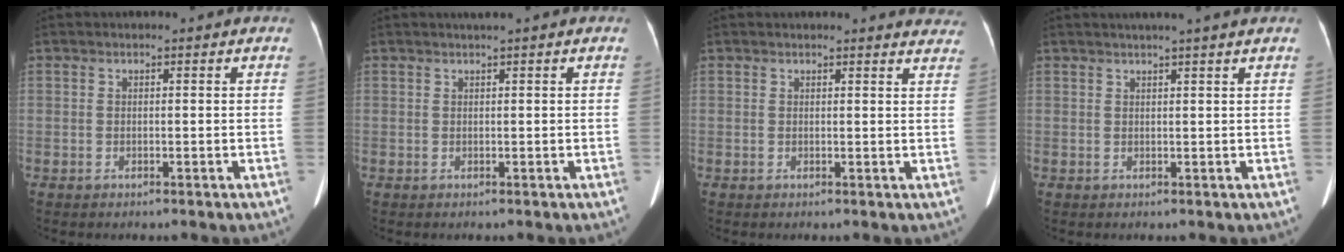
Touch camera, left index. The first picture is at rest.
{"total": 0.8, "force": [0.5, -0.2, 0.5], "torque": [-0.011, 0.001, 0.013]}
{"total": 8.1, "force": [7.8, 1.5, 1.2], "torque": [0.014, -0.008, 0.055]}
{"total": 4.6, "force": [3.8, -0.8, 2.5], "torque": [-0.033, 0.017, 0.048]}